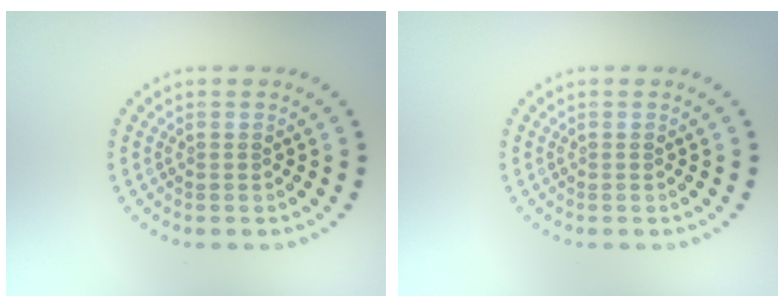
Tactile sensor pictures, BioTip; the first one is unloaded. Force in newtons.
{"total": 0.0}